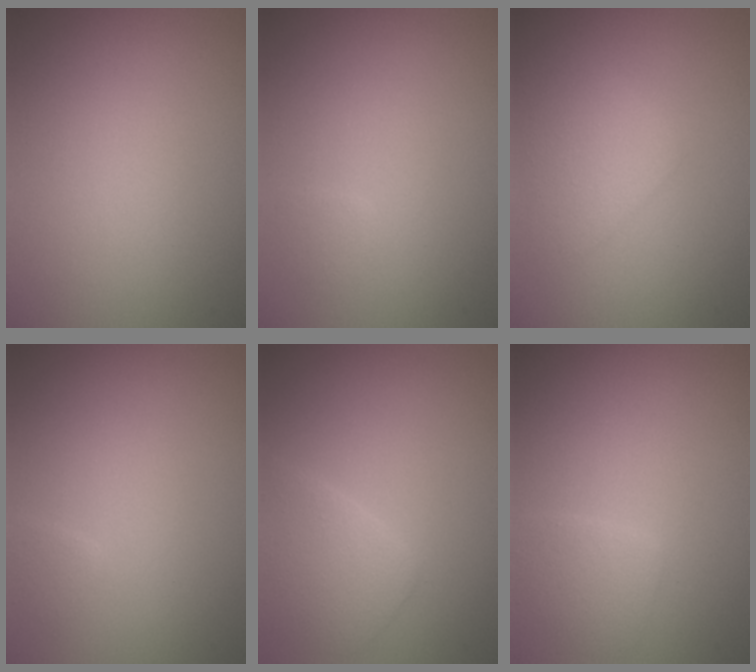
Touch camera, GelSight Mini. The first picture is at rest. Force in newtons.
{"total": 0.6, "press": 0.6, "slide": 0.0}
{"total": 2.2, "press": 2.2, "slide": 0.1}
{"total": 0.7, "press": 0.7, "slide": 0.0}
{"total": 2.5, "press": 2.5, "slide": 0.2}
{"total": 1.8, "press": 1.8, "slide": 0.0}